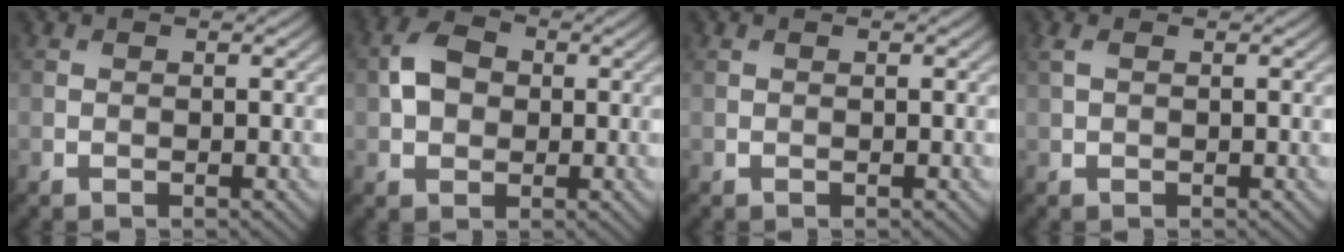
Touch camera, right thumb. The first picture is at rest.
{"total": 4.6, "force": [0.3, 3.6, 2.8], "torque": [-0.063, 0.005, -0.002]}
{"total": 0.0}
{"total": 1.2, "force": [0.6, 0.3, 1.0], "torque": [-0.030, 0.006, 0.012]}